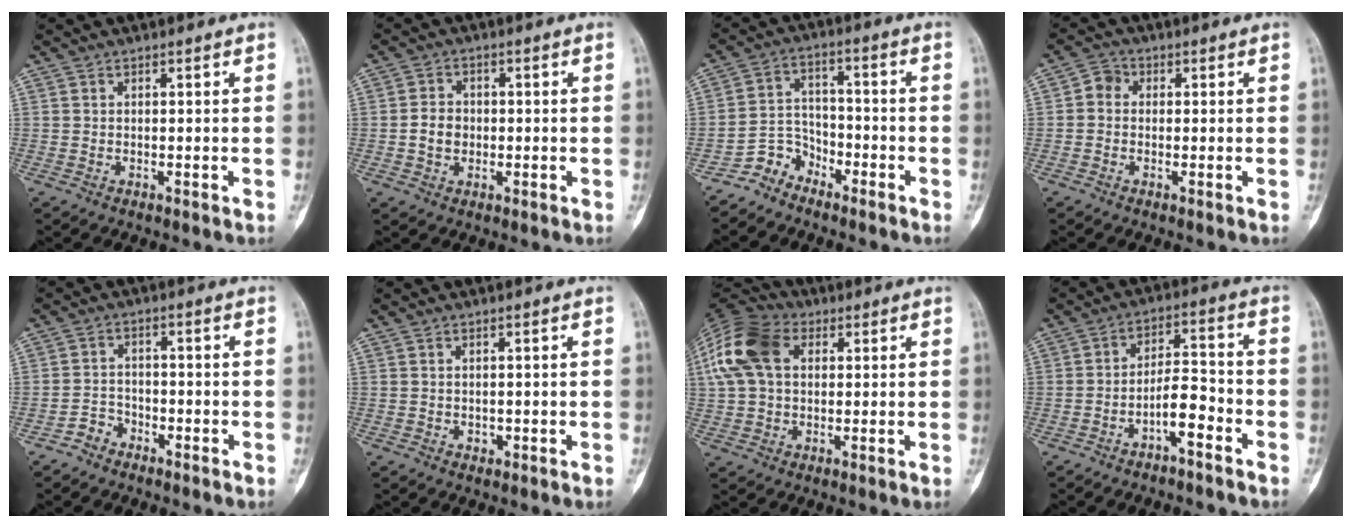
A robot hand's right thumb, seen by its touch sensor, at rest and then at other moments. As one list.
[{"total": 3.3, "force": [-0.5, 2.7, 1.8], "torque": [-0.024, 0.010, -0.012]}, {"total": 6.0, "force": [-4.9, 3.5, 0.4], "torque": [0.016, 0.051, -0.101]}, {"total": 3.2, "force": [0.1, 2.7, 1.6], "torque": [-0.011, 0.009, -0.008]}, {"total": 3.0, "force": [-2.2, 2.1, 0.3], "torque": [-0.001, 0.019, -0.044]}, {"total": 1.1, "force": [0.1, 0.8, 0.7], "torque": [-0.010, -0.001, 0.005]}, {"total": 15.2, "force": [4.3, 10.1, 10.4], "torque": [-0.214, 0.022, 0.072]}, {"total": 6.7, "force": [-3.5, 2.3, 5.2], "torque": [-0.088, 0.043, -0.059]}]